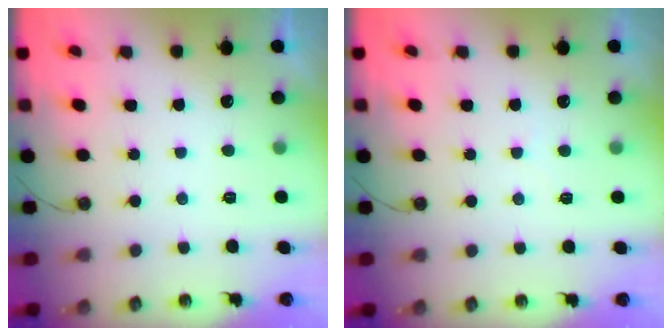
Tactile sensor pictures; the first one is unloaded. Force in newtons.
{"total": 3.4, "press": 3.3, "slide": 0.5}